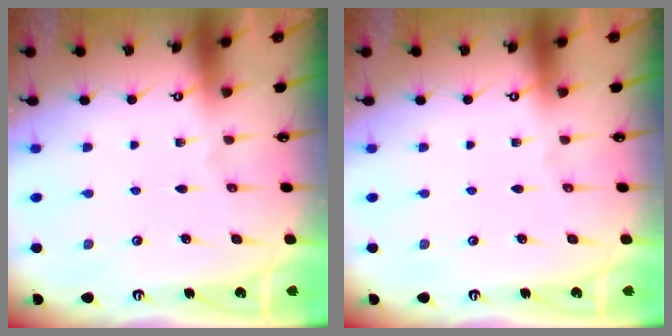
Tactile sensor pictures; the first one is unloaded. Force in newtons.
{"total": 0.0}